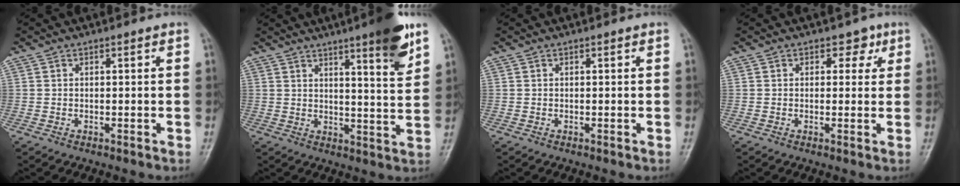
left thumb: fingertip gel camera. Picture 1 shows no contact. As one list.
[{"total": 10.7, "force": [6.5, 1.4, 8.3], "torque": [-0.100, -0.038, 0.088]}, {"total": 0.0}, {"total": 3.3, "force": [1.4, 2.5, 1.5], "torque": [0.011, -0.002, 0.013]}]